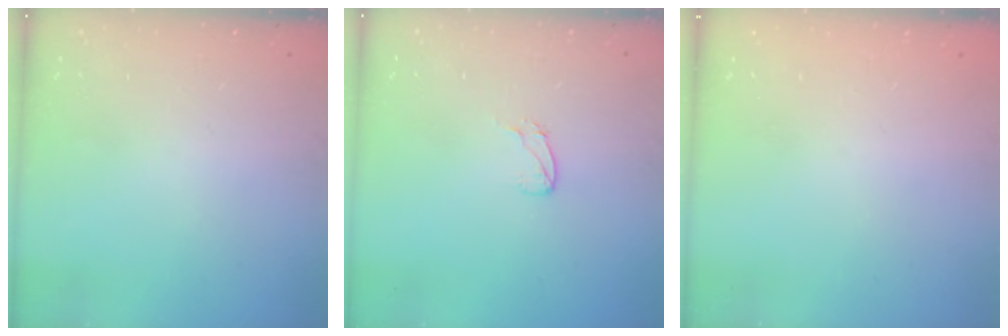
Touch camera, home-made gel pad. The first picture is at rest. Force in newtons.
{"total": 4.6, "press": 4.6, "slide": 0.5}
{"total": 0.0}